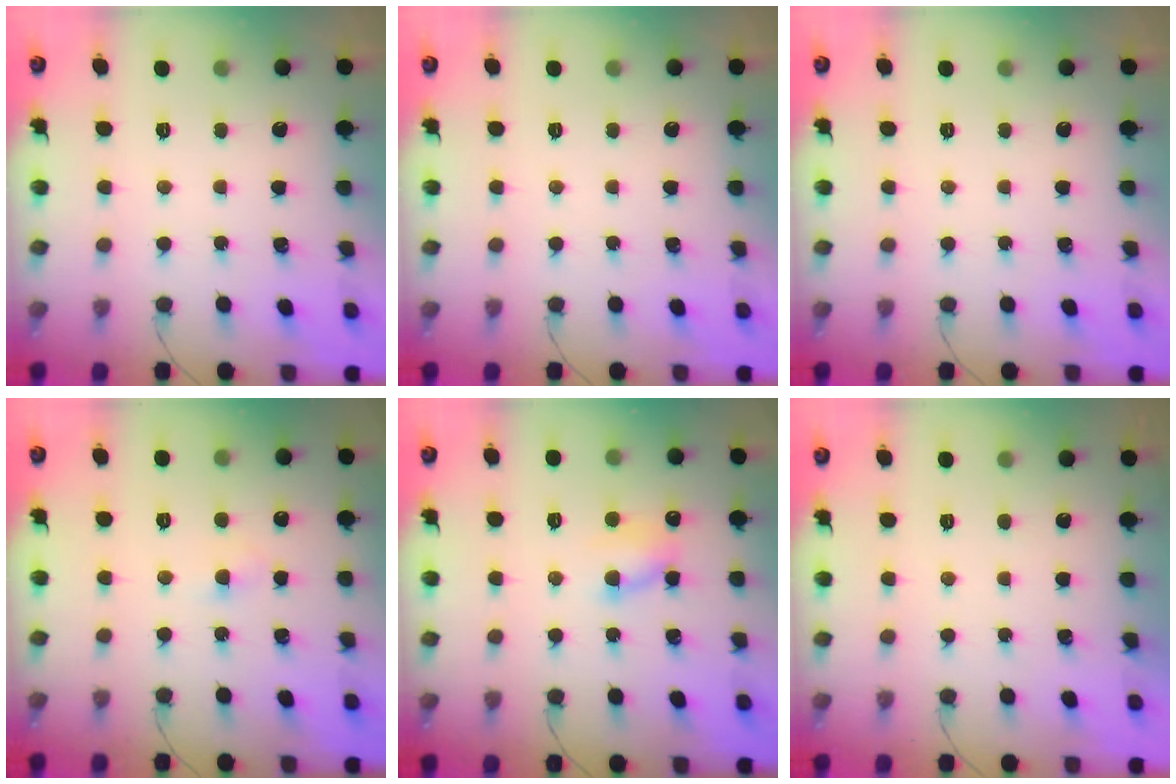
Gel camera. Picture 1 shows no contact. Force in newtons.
{"total": 0.0}
{"total": 0.0}
{"total": 2.1, "press": 1.9, "slide": 0.9}
{"total": 6.0, "press": 5.9, "slide": 0.8}
{"total": 1.0, "press": 0.9, "slide": 0.2}